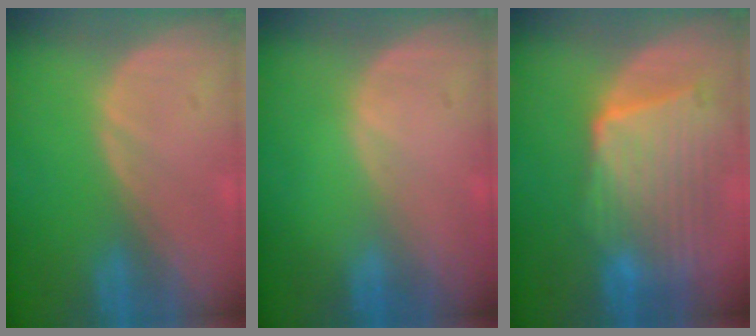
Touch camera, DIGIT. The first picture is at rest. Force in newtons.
{"total": 0.0}
{"total": 10.3, "press": 9.0, "slide": 4.8}